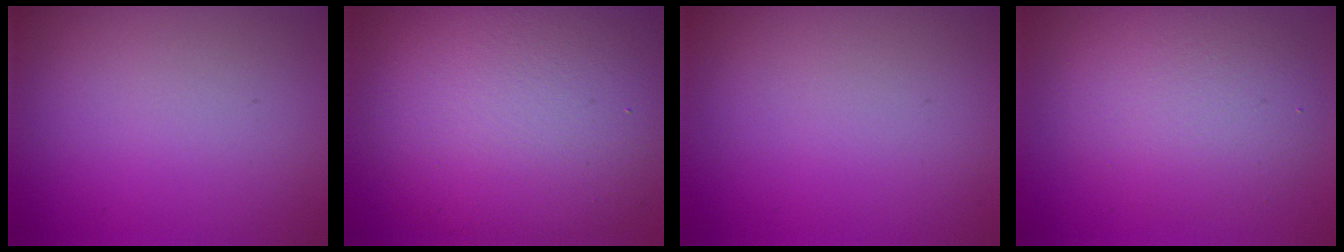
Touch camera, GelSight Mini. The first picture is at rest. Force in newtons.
{"total": 13.3, "press": 13.3, "slide": 0.5}
{"total": 0.0}
{"total": 5.1, "press": 5.1, "slide": 0.3}